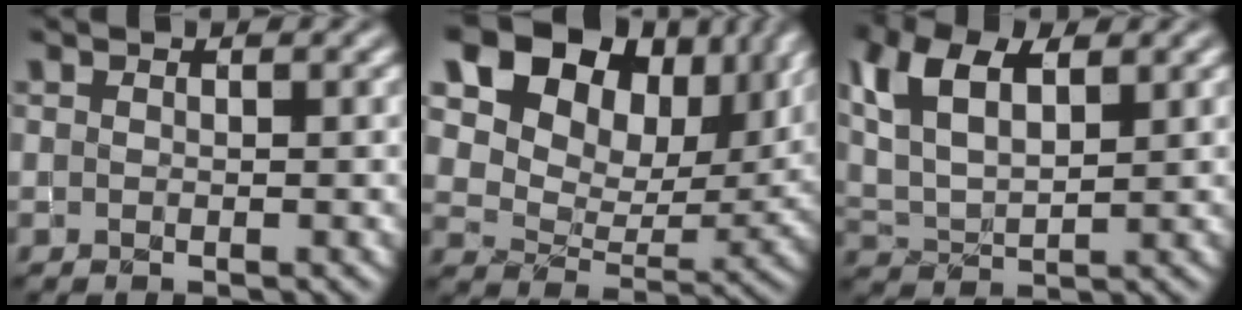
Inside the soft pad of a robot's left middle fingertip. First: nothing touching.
{"total": 20.7, "force": [11.5, 13.8, 10.3], "torque": [-0.229, 0.055, 0.215]}
{"total": 6.8, "force": [3.1, 3.4, 5.0], "torque": [-0.116, 0.010, 0.057]}